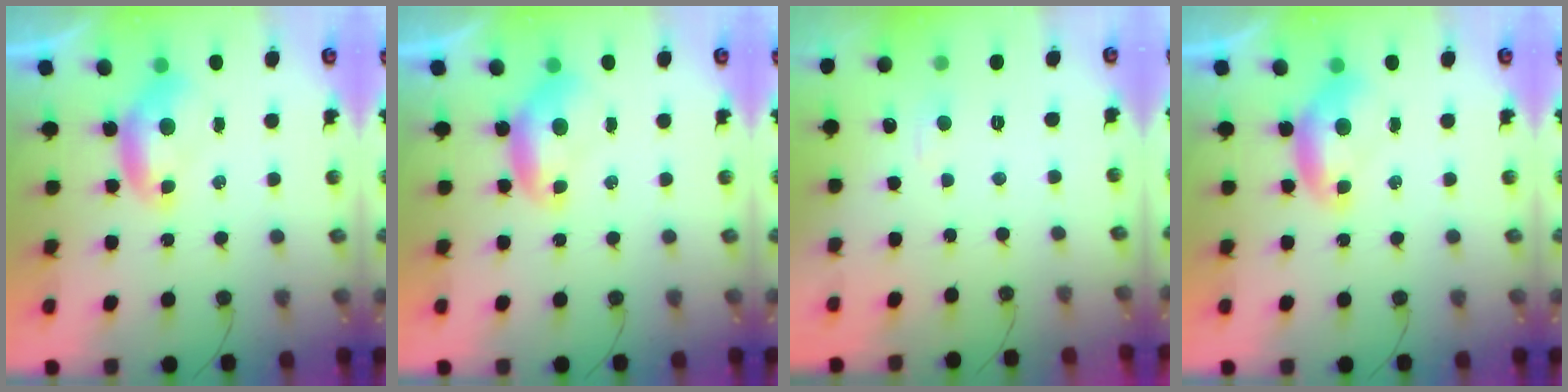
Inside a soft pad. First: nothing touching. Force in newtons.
{"total": 0.0}
{"total": 2.0, "press": 1.9, "slide": 0.5}
{"total": 0.6, "press": 0.6, "slide": 0.2}